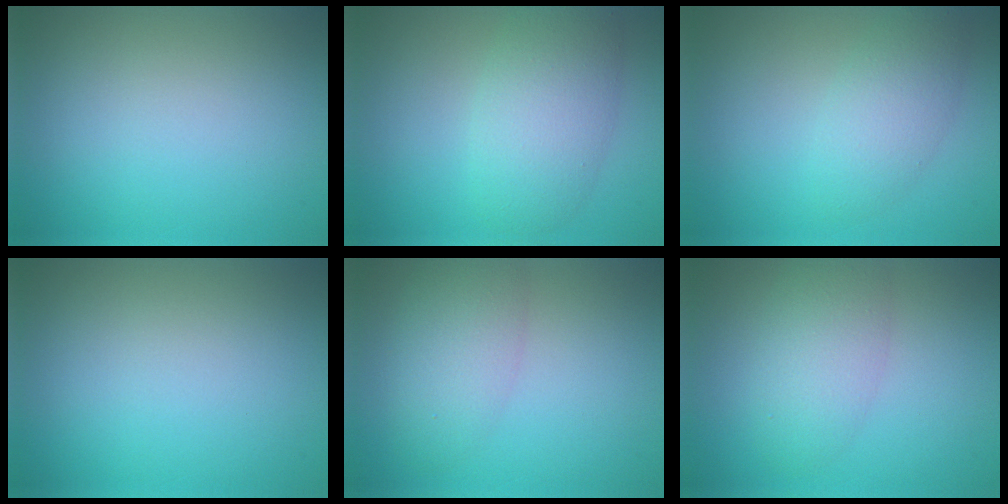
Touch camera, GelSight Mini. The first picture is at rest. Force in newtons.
{"total": 5.1, "press": 5.1, "slide": 0.5}
{"total": 3.1, "press": 3.1, "slide": 0.1}
{"total": 0.0}
{"total": 4.0, "press": 4.0, "slide": 0.2}
{"total": 3.8, "press": 3.8, "slide": 0.2}